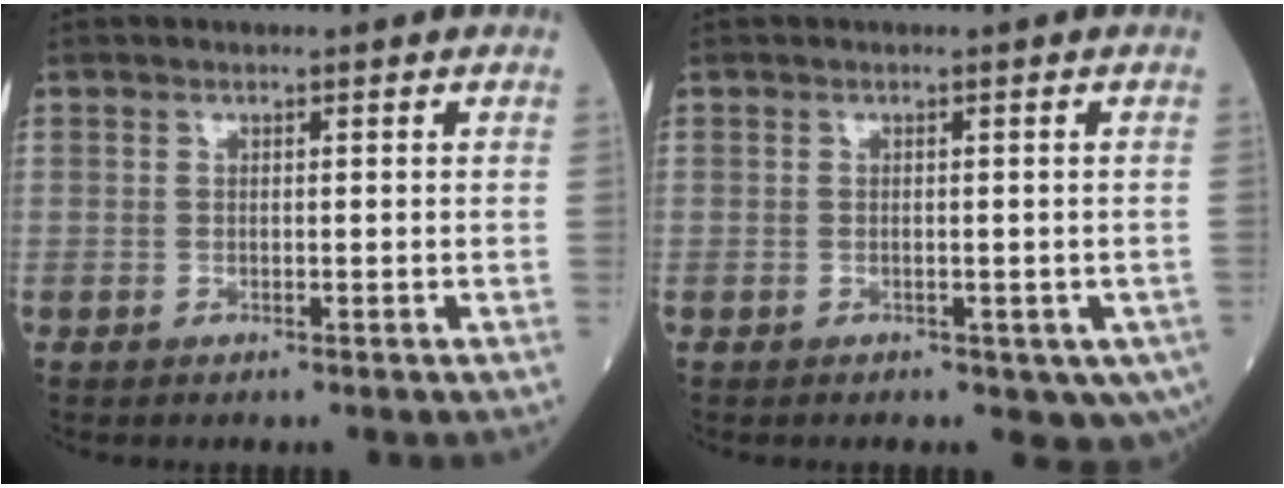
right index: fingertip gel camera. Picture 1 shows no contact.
{"total": 4.6, "force": [-2.4, 2.6, 3.0], "torque": [-0.018, -0.002, -0.031]}